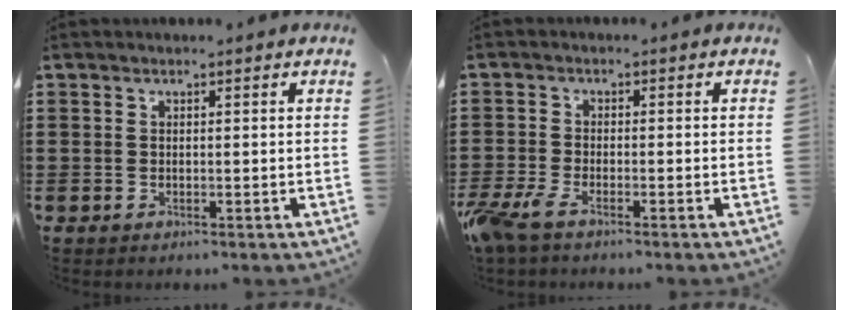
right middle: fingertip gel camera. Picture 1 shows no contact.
{"total": 3.2, "force": [-2.3, 0.5, 2.2], "torque": [-0.073, -0.014, -0.053]}